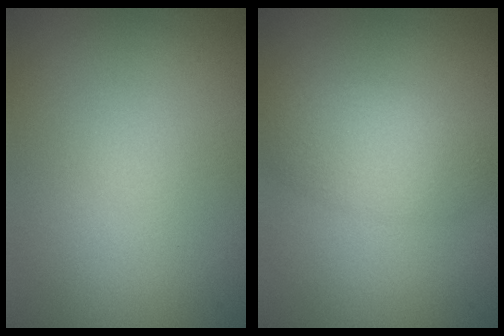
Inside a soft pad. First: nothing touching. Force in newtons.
{"total": 3.0, "press": 3.0, "slide": 0.2}